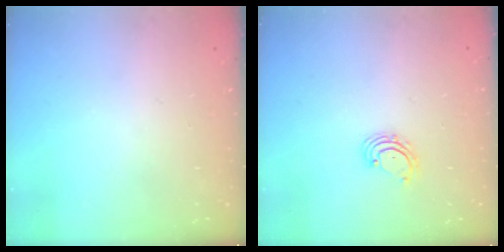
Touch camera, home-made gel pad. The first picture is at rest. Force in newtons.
{"total": 2.5, "press": 2.4, "slide": 0.4}